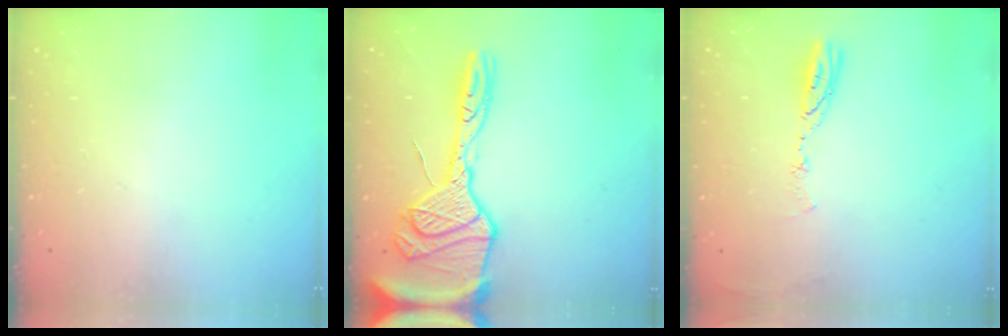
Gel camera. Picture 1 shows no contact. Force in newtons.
{"total": 22.2, "press": 22.1, "slide": 2.0}
{"total": 5.0, "press": 5.0, "slide": 0.6}